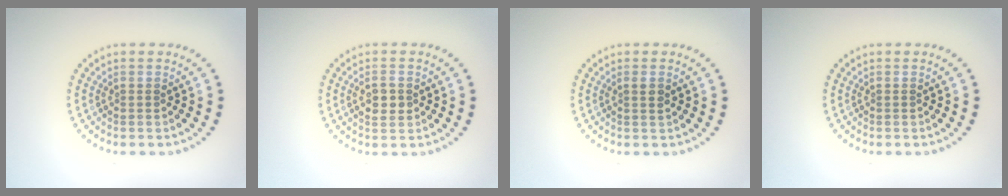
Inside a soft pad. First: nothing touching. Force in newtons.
{"total": 2.1, "press": 2.1, "slide": 0.1}
{"total": 0.9, "press": 0.8, "slide": 0.4}
{"total": 0.0}